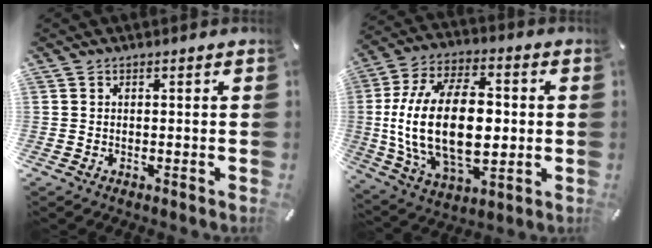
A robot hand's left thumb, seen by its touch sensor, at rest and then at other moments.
{"total": 24.6, "force": [-0.3, 14.8, 19.6], "torque": [-0.390, -0.006, -0.003]}